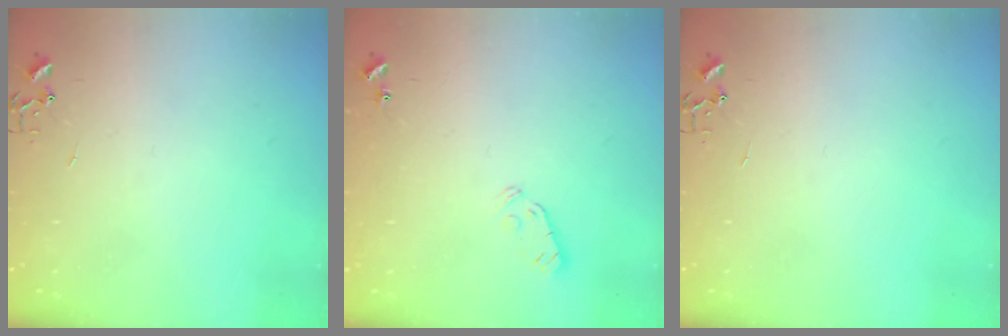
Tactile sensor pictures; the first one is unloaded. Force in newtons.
{"total": 3.8, "press": 3.7, "slide": 0.8}
{"total": 0.0}